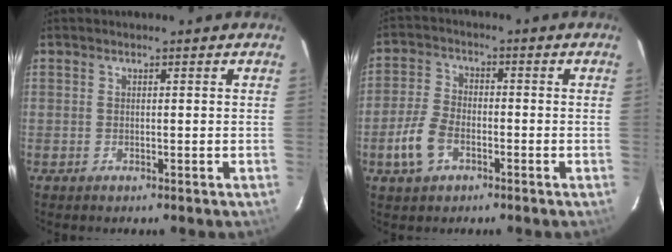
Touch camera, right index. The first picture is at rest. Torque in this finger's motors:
{"motor_torque": [0.66, -0.47, 0.38, 0.09]}